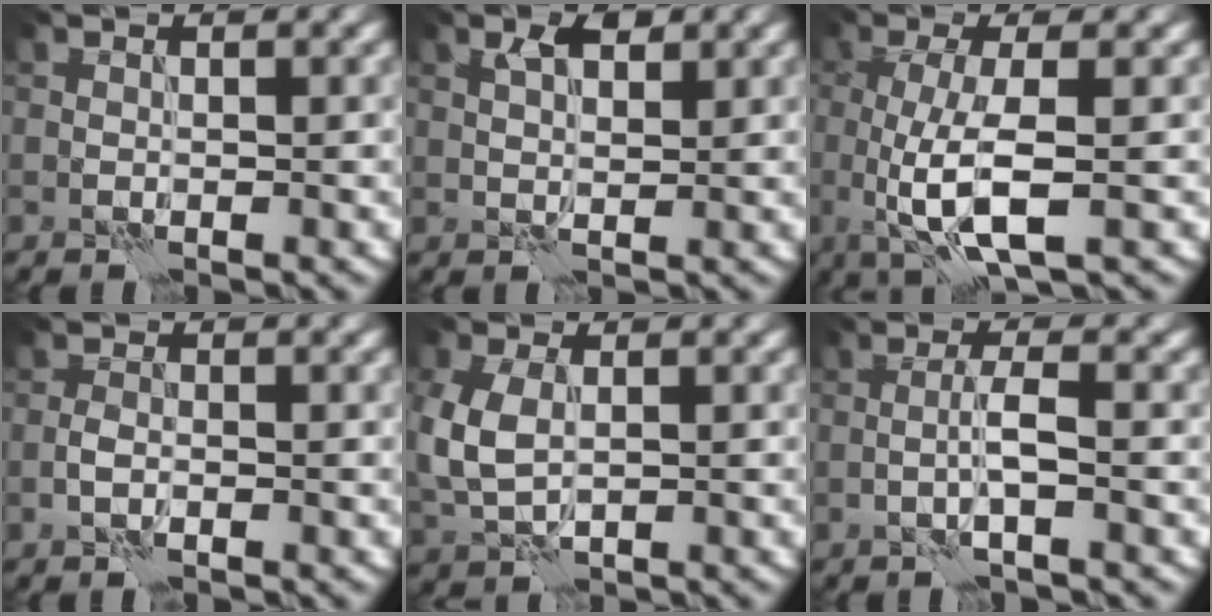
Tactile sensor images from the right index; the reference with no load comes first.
{"total": 2.4, "force": [1.2, 1.0, 1.7], "torque": [-0.030, 0.001, 0.023]}
{"total": 5.9, "force": [-0.6, 1.6, 5.6], "torque": [-0.105, -0.007, -0.011]}
{"total": 1.2, "force": [-0.6, 0.4, 0.9], "torque": [-0.019, 0.003, -0.014]}
{"total": 4.7, "force": [0.2, 3.0, 3.6], "torque": [-0.099, 0.001, 0.005]}
{"total": 2.1, "force": [-0.7, 0.0, 2.0], "torque": [-0.039, 0.007, -0.017]}